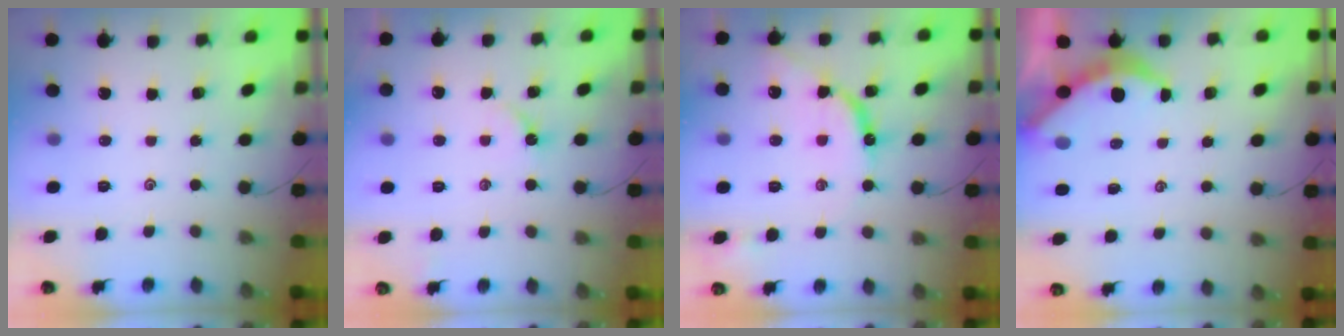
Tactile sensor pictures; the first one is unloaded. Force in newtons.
{"total": 2.5, "press": 2.4, "slide": 0.4}
{"total": 10.4, "press": 10.3, "slide": 0.8}
{"total": 4.9, "press": 4.9, "slide": 0.4}